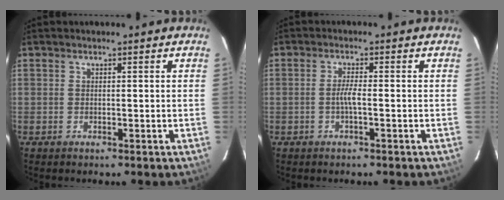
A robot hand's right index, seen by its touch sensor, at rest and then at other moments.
{"total": 2.2, "force": [-0.7, -0.1, 2.1], "torque": [-0.041, 0.001, -0.015]}